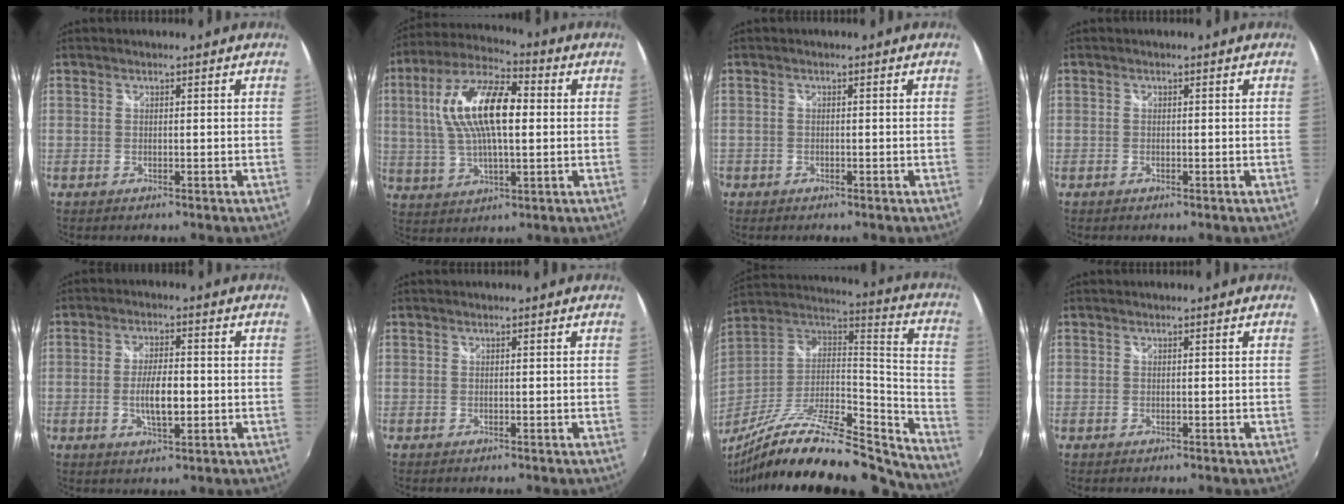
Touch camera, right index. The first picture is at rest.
{"total": 15.9, "force": [2.3, 6.3, 14.4], "torque": [-0.282, 0.020, 0.038]}
{"total": 1.2, "force": [-0.7, 1.0, 0.2], "torque": [-0.006, -0.001, -0.011]}
{"total": 0.0}
{"total": 6.8, "force": [-1.1, 2.3, 6.2], "torque": [-0.120, -0.003, -0.019]}
{"total": 0.0}
{"total": 27.4, "force": [-22.7, 6.2, 14.0], "torque": [-0.215, -0.028, -0.372]}
{"total": 0.0}